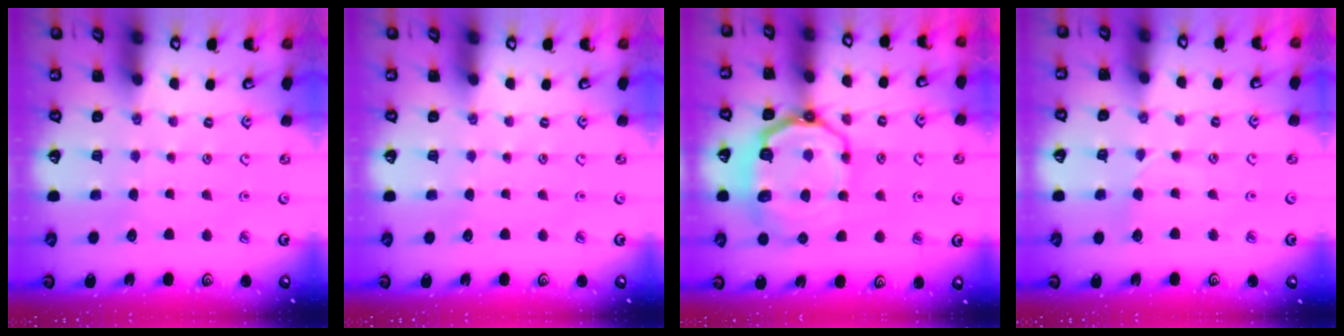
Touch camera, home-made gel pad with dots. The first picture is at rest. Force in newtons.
{"total": 0.0}
{"total": 14.4, "press": 14.1, "slide": 3.0}
{"total": 2.2, "press": 2.2, "slide": 0.3}